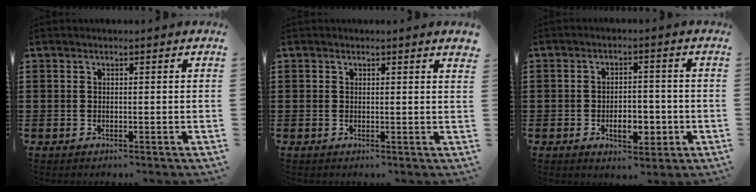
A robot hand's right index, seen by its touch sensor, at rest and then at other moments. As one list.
[{"total": 0.8, "force": [0.8, -0.1, 0.2], "torque": [-0.004, -0.001, 0.016]}, {"total": 5.8, "force": [-1.8, 3.2, 4.5], "torque": [-0.061, 0.003, -0.033]}]